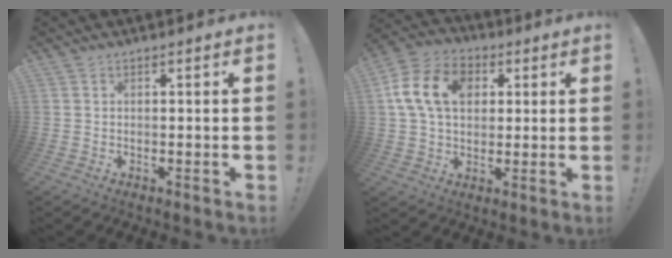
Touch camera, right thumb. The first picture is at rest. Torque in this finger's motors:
{"motor_torque": [1.09, 1.09, 1.03, 0.11, 0.09]}